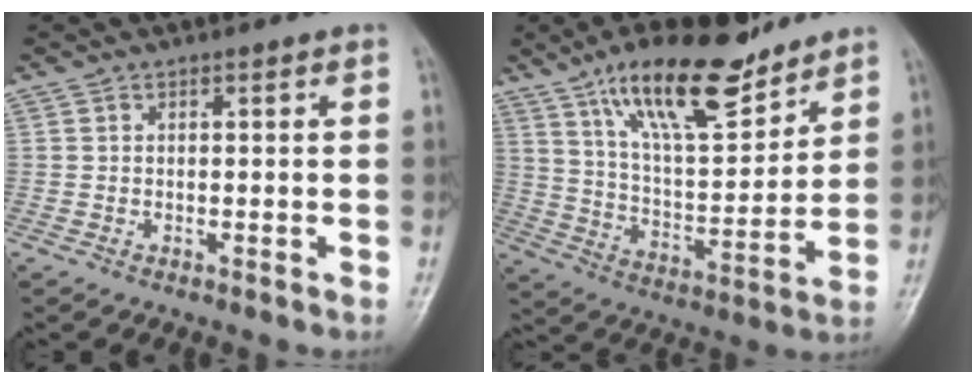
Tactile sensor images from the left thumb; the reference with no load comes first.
{"total": 19.1, "force": [13.1, 6.5, 12.3], "torque": [-0.172, -0.066, 0.231]}